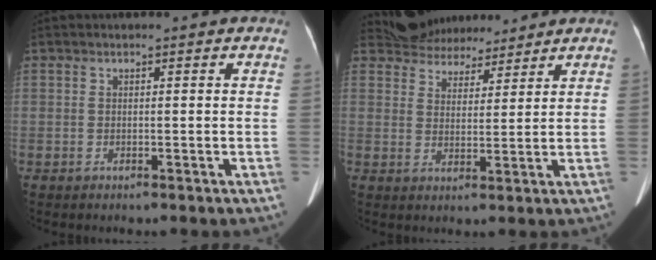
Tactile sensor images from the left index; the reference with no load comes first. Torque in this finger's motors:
{"motor_torque": [-0.01, -0.01, -0.15, -0.21]}